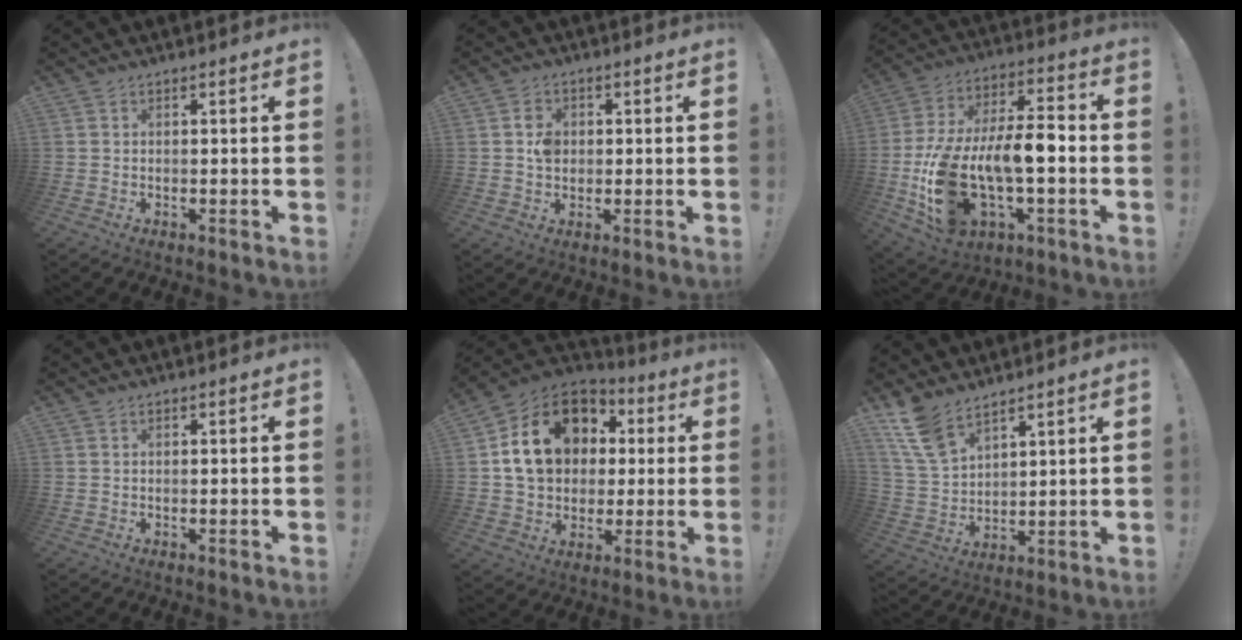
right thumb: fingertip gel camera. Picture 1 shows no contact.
{"total": 4.5, "force": [0.3, 3.8, 2.4], "torque": [-0.031, 0.002, 0.003]}
{"total": 21.3, "force": [-4.8, 11.4, 17.3], "torque": [-0.355, 0.019, -0.066]}
{"total": 0.0}
{"total": 20.2, "force": [5.2, 15.8, 11.5], "torque": [-0.176, -0.003, 0.114]}
{"total": 11.0, "force": [8.2, 5.1, 5.2], "torque": [-0.109, -0.039, 0.164]}